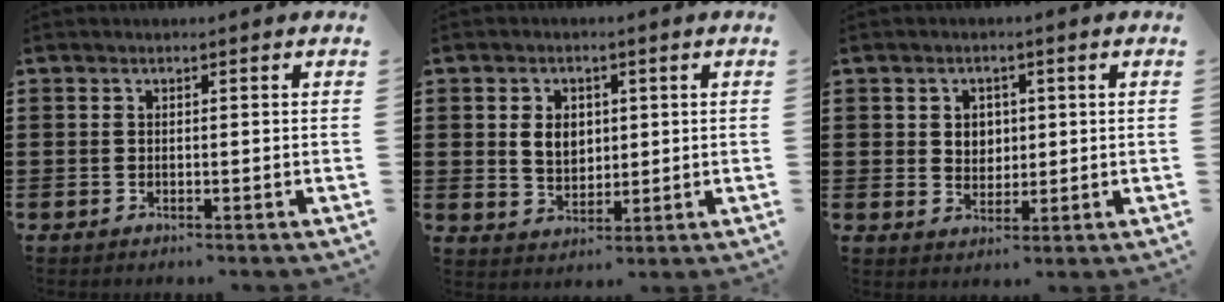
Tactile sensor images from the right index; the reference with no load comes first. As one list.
[{"total": 4.5, "force": [0.8, 3.4, 2.9], "torque": [-0.058, 0.010, 0.011]}, {"total": 2.9, "force": [0.8, 2.6, 1.1], "torque": [-0.031, 0.010, 0.012]}]